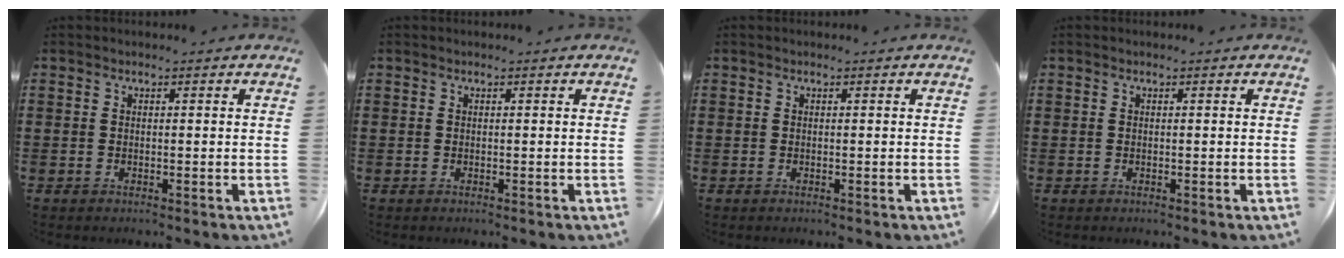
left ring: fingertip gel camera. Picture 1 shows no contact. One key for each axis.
{"total": 0.0}
{"total": 0.0}
{"total": 0.0}